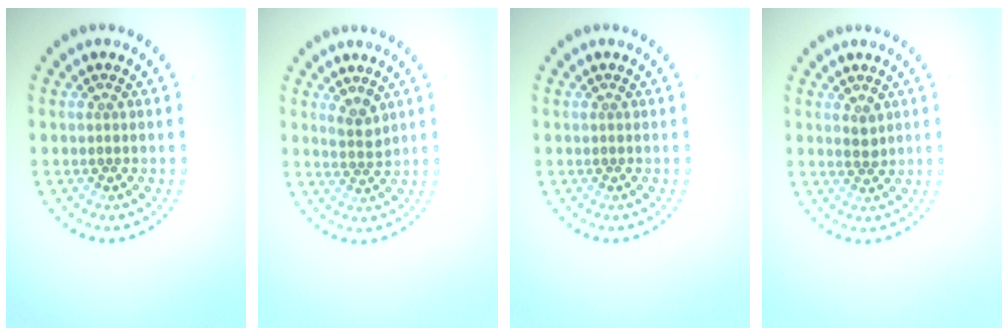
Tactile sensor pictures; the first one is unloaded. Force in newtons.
{"total": 1.7, "press": 1.3, "slide": 1.1}
{"total": 0.0}
{"total": 1.2, "press": 1.1, "slide": 0.5}